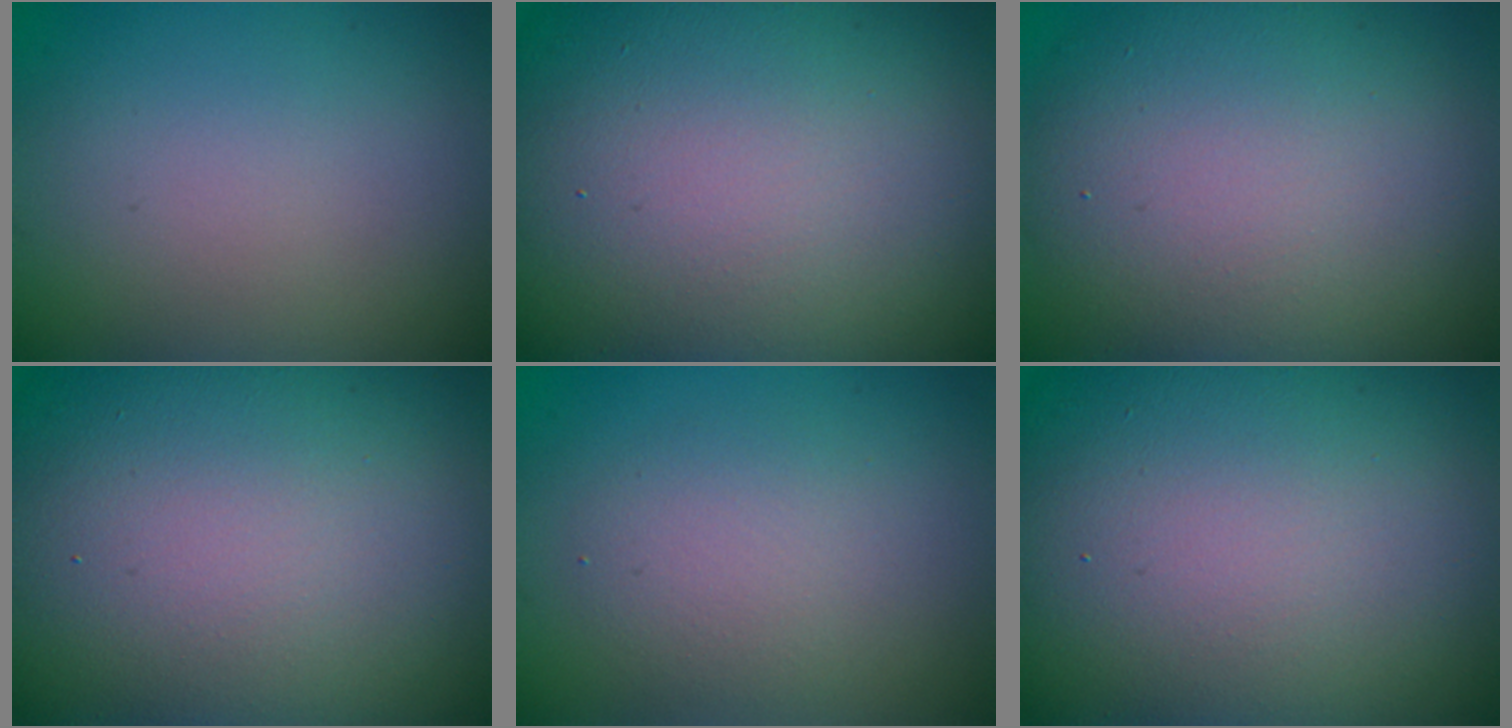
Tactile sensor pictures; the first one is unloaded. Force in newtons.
{"total": 23.9, "press": 23.9, "slide": 1.7}
{"total": 10.8, "press": 10.7, "slide": 0.8}
{"total": 25.8, "press": 25.8, "slide": 1.0}
{"total": 2.6, "press": 2.6, "slide": 0.2}
{"total": 23.9, "press": 23.9, "slide": 1.7}